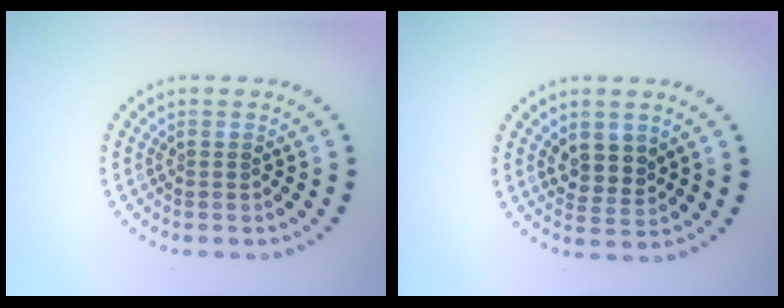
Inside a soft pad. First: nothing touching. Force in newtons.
{"total": 2.5, "press": 2.3, "slide": 1.0}